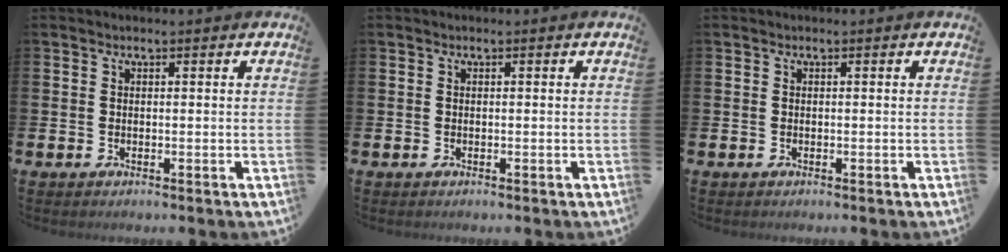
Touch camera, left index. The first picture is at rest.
{"total": 0.0}
{"total": 0.0}